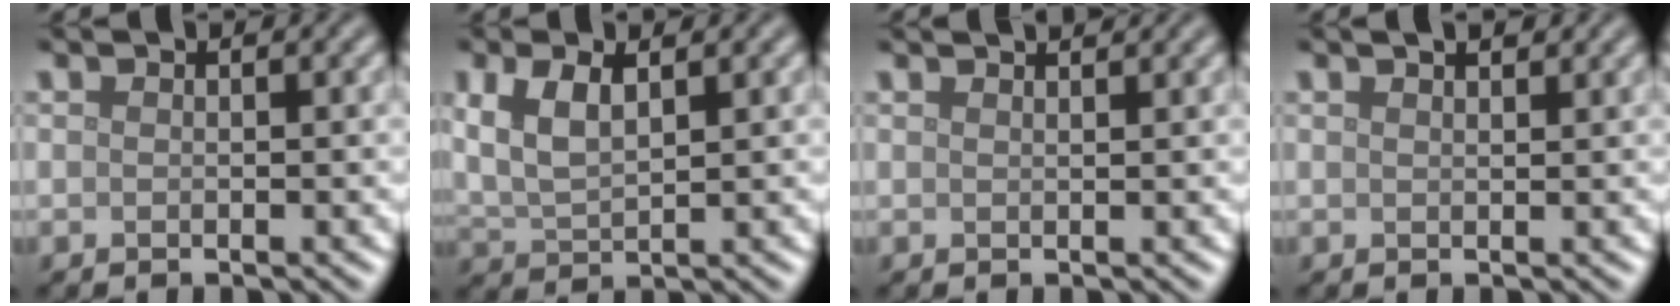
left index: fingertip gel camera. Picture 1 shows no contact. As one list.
[{"total": 4.0, "force": [1.6, 1.8, 3.2], "torque": [-0.077, 0.002, 0.034]}, {"total": 2.8, "force": [2.2, 1.0, 1.3], "torque": [0.001, 0.012, -0.002]}, {"total": 2.3, "force": [1.7, 0.8, 1.3], "torque": [-0.006, 0.003, 0.008]}]